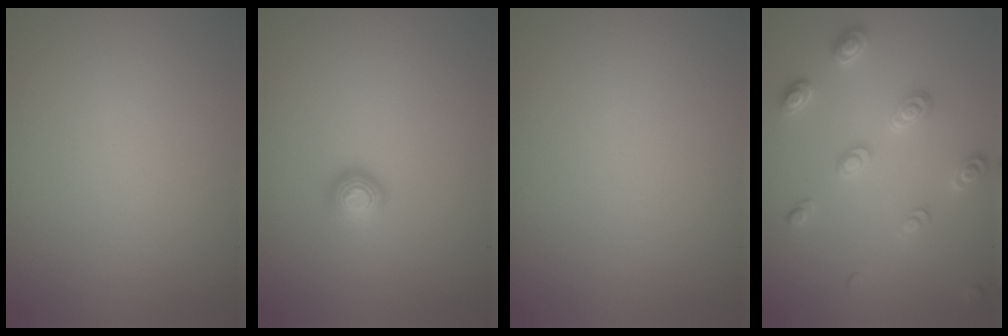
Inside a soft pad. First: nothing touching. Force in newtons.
{"total": 1.8, "press": 1.1, "slide": 1.4}
{"total": 0.0}
{"total": 2.8, "press": 2.6, "slide": 1.1}